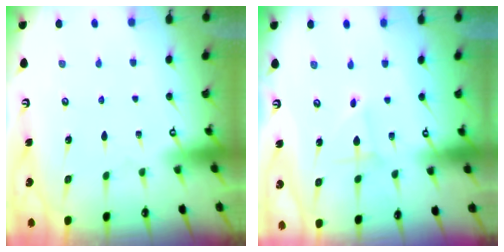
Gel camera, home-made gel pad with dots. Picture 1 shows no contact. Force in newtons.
{"total": 1.1, "press": 1.1, "slide": 0.0}